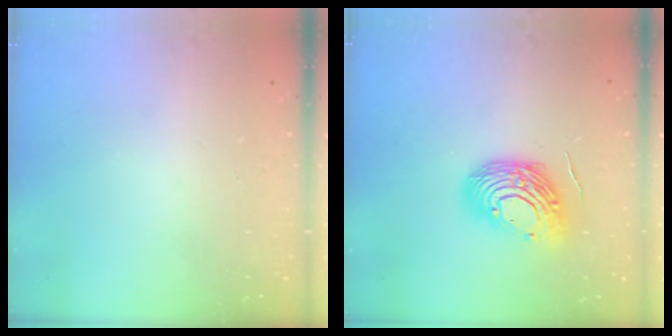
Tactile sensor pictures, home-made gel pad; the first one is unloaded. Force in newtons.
{"total": 13.3, "press": 13.1, "slide": 2.1}